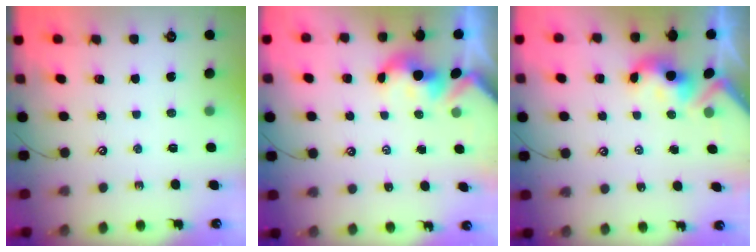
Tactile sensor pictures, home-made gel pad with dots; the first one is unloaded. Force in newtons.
{"total": 1.6, "press": 1.6, "slide": 0.2}
{"total": 3.1, "press": 3.0, "slide": 0.4}